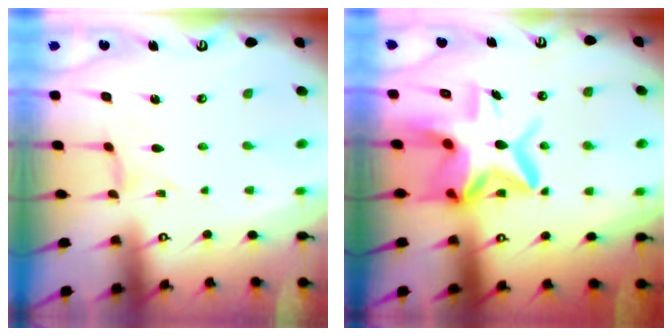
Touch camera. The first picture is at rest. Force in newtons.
{"total": 13.6, "press": 13.5, "slide": 1.4}